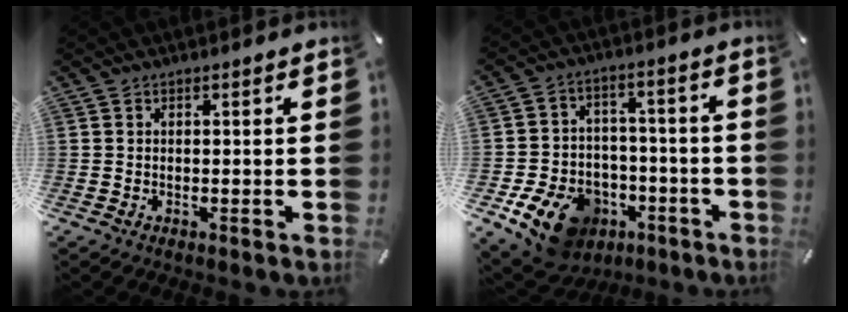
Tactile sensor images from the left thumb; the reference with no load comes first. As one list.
[{"total": 14.1, "force": [-7.4, 9.9, 6.6], "torque": [-0.102, 0.054, -0.121]}]